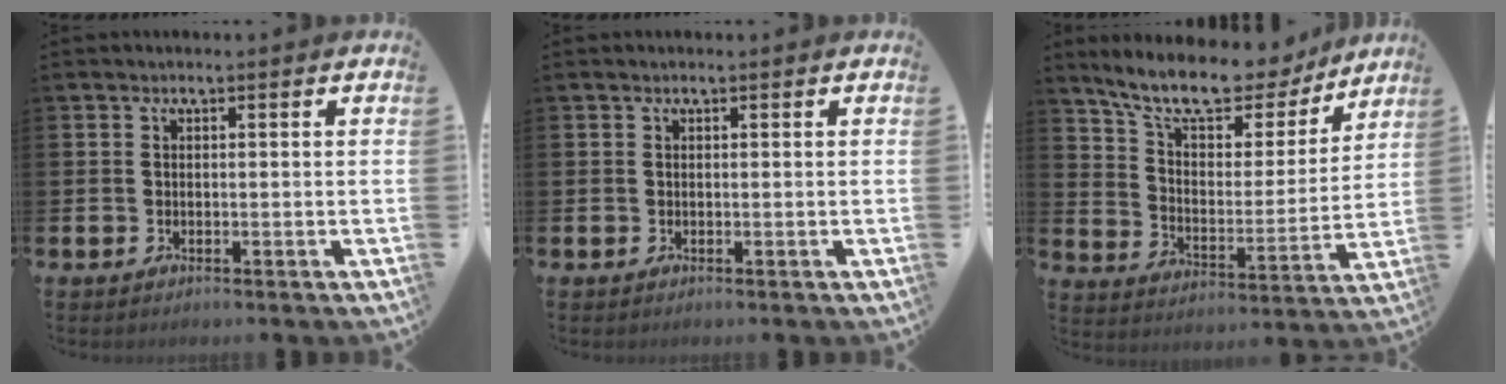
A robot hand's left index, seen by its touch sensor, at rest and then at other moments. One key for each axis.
{"total": 0.0}
{"total": 11.3, "fx": 9.7, "fy": 3.4, "fz": 4.7, "tx": -0.123, "ty": -0.063, "tz": 0.167}